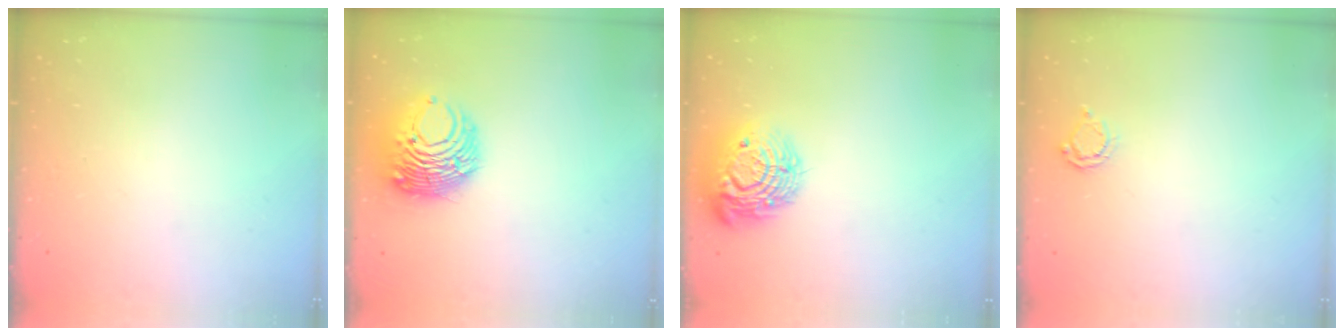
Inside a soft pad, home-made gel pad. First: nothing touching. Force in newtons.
{"total": 11.2, "press": 11.1, "slide": 0.6}
{"total": 16.5, "press": 16.5, "slide": 0.9}
{"total": 4.0, "press": 4.0, "slide": 0.2}